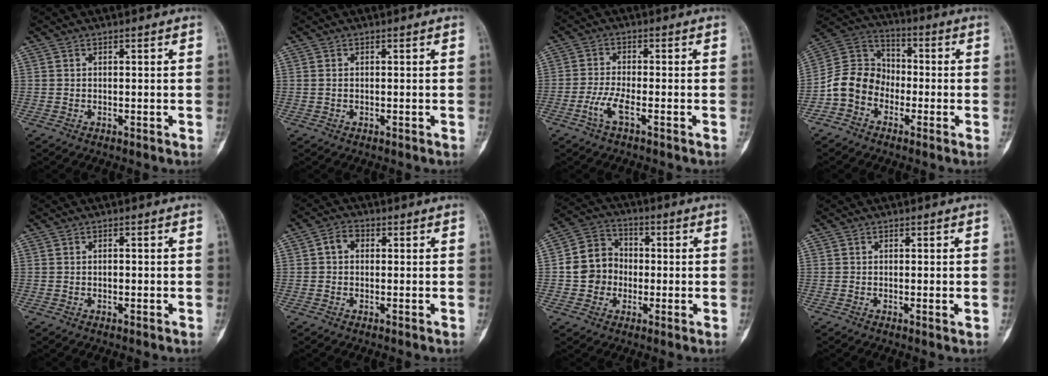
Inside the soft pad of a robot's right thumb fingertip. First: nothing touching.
{"total": 0.7, "force": [0.1, 0.5, 0.5], "torque": [-0.012, 0.002, 0.003]}
{"total": 4.1, "force": [-2.0, 0.9, 3.4], "torque": [-0.083, 0.008, -0.044]}
{"total": 10.1, "force": [-3.7, 8.3, 4.5], "torque": [-0.073, 0.053, -0.083]}
{"total": 0.8, "force": [-0.1, 0.4, 0.7], "torque": [-0.008, 0.001, -0.002]}
{"total": 3.0, "force": [0.3, 2.4, 1.8], "torque": [-0.023, 0.013, 0.000]}
{"total": 9.2, "force": [-0.8, 8.3, 3.7], "torque": [-0.035, 0.027, -0.025]}
{"total": 1.5, "force": [-0.1, 0.3, 1.5], "torque": [-0.021, -0.004, -0.002]}